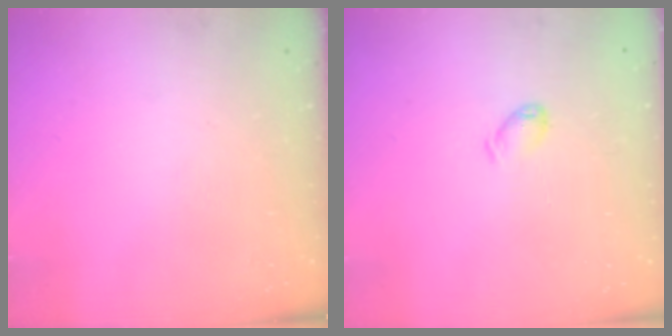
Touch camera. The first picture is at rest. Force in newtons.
{"total": 3.6, "press": 3.5, "slide": 0.6}